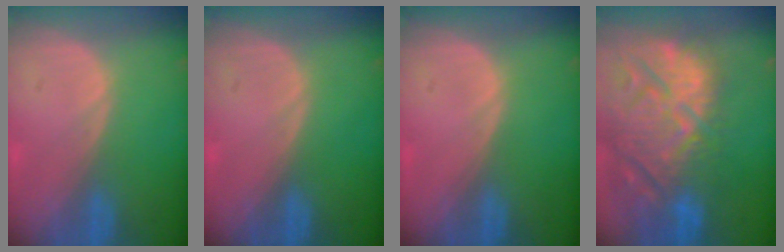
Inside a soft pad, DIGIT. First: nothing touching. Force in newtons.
{"total": 0.0}
{"total": 0.0}
{"total": 15.3, "press": 13.0, "slide": 7.9}